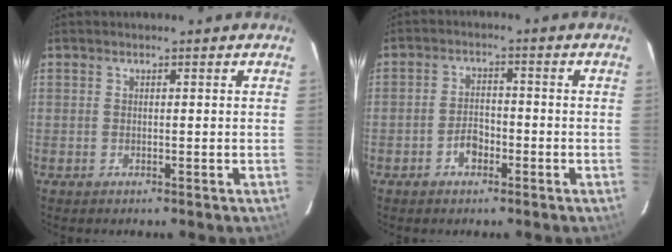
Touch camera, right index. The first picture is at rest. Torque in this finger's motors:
{"motor_torque": [0.76, -0.11, 0.29, 0.00]}